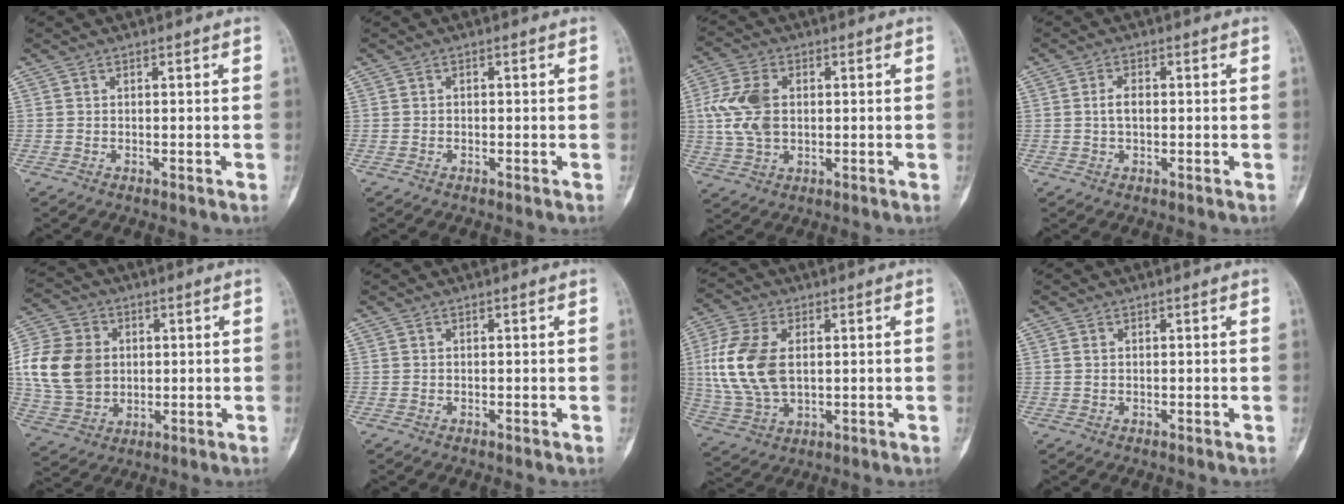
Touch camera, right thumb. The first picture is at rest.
{"total": 0.0}
{"total": 10.0, "force": [0.9, 6.6, 7.4], "torque": [-0.158, 0.006, 0.022]}
{"total": 2.6, "force": [0.0, 1.5, 2.2], "torque": [-0.040, 0.007, -0.002]}
{"total": 15.5, "force": [1.5, 12.4, 9.2], "torque": [-0.168, 0.006, 0.034]}
{"total": 0.0}
{"total": 14.4, "force": [1.8, 8.6, 11.4], "torque": [-0.253, 0.001, 0.039]}
{"total": 0.8, "force": [0.2, 0.5, 0.5], "torque": [-0.014, 0.003, 0.007]}